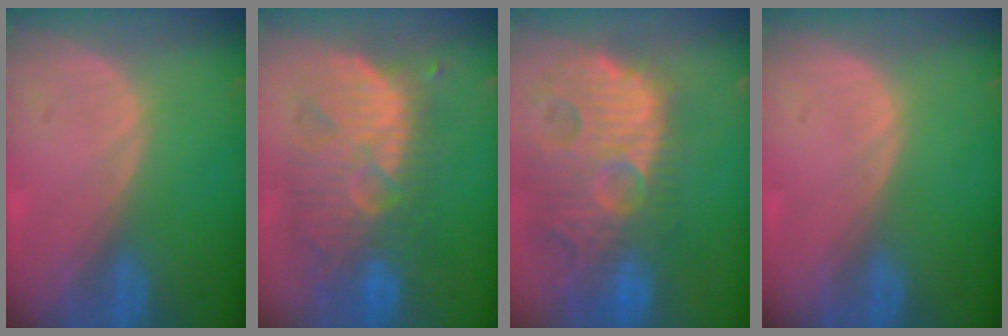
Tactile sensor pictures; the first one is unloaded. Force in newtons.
{"total": 11.0, "press": 10.5, "slide": 3.0}
{"total": 14.7, "press": 12.6, "slide": 7.5}
{"total": 0.0}